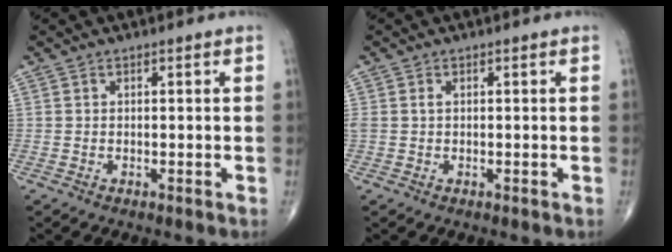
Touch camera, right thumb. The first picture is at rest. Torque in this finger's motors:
{"motor_torque": [0.01, -0.01, 0.26, 0.17, 0.00]}